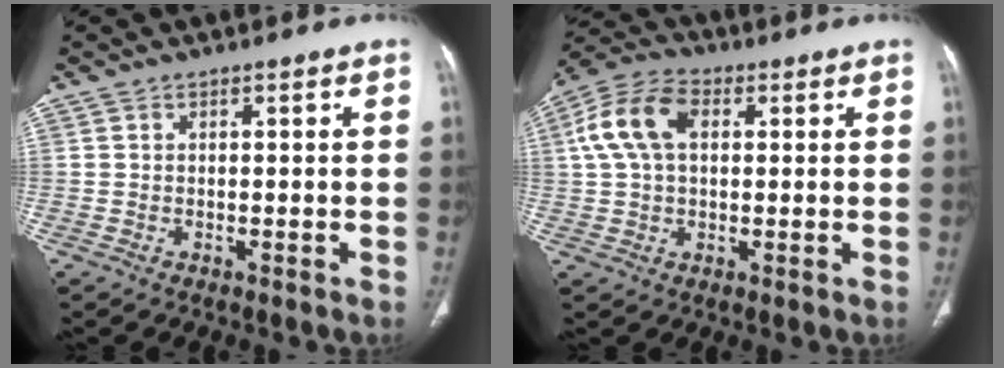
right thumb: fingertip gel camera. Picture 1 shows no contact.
{"total": 10.9, "force": [2.5, 6.9, 8.0], "torque": [-0.165, 0.027, 0.041]}